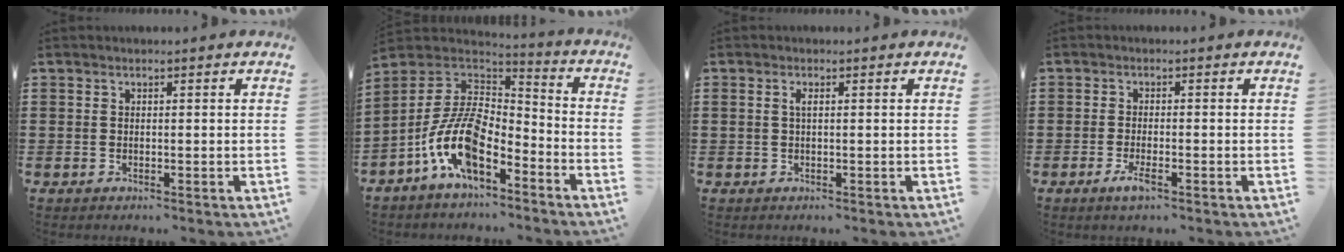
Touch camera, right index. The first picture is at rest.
{"total": 12.7, "force": [-6.4, 5.6, 9.4], "torque": [-0.222, -0.002, -0.132]}
{"total": 1.1, "force": [0.2, 0.3, 1.0], "torque": [-0.021, 0.004, 0.003]}
{"total": 2.4, "force": [-1.2, 0.3, 2.0], "torque": [-0.048, -0.011, -0.025]}